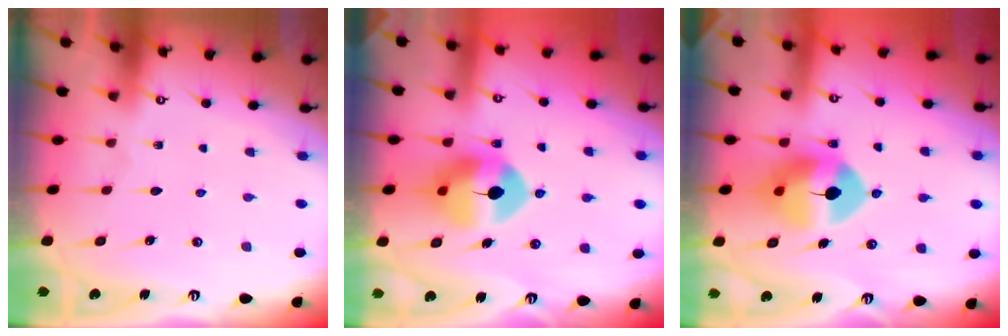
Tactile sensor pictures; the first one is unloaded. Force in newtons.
{"total": 8.8, "press": 8.7, "slide": 1.2}
{"total": 9.6, "press": 9.4, "slide": 2.0}